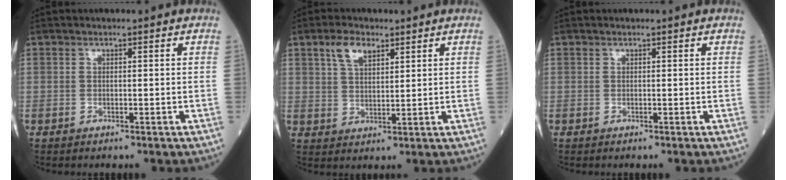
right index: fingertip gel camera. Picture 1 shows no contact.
{"total": 4.9, "force": [2.9, 2.2, 3.3], "torque": [-0.069, 0.007, 0.057]}
{"total": 0.0}